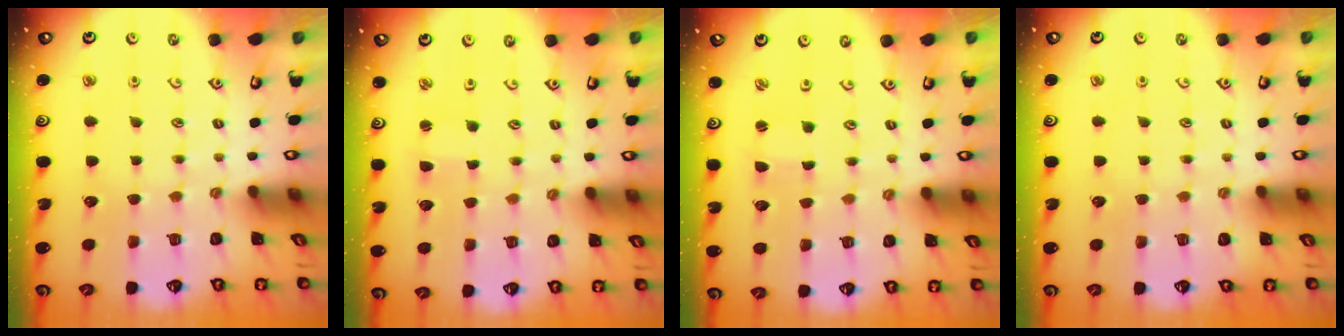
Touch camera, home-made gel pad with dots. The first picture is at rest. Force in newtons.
{"total": 1.8, "press": 1.8, "slide": 0.3}
{"total": 0.0}
{"total": 0.0}